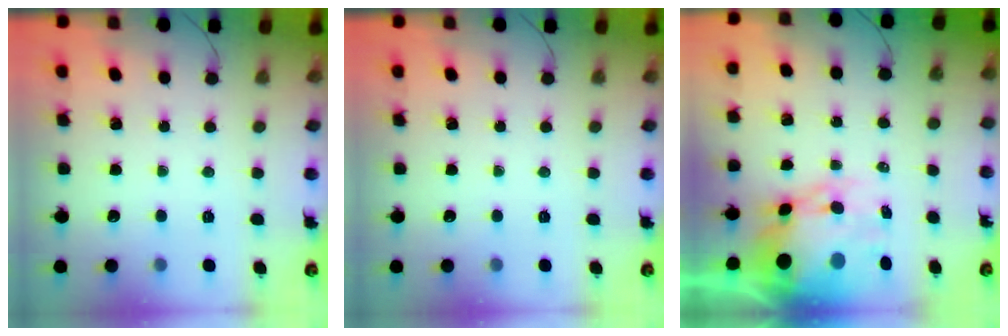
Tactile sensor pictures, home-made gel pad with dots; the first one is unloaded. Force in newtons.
{"total": 0.0}
{"total": 12.1, "press": 11.7, "slide": 3.1}